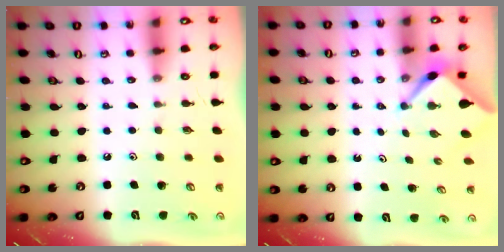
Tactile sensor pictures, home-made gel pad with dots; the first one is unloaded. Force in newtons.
{"total": 2.4, "press": 2.3, "slide": 0.3}